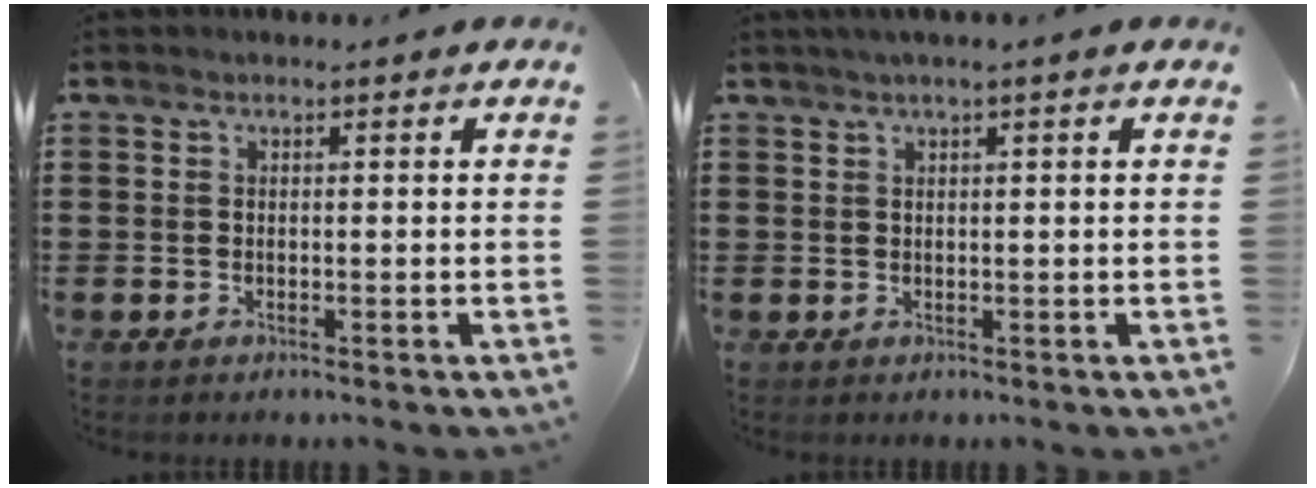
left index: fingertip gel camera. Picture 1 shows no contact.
{"total": 1.2, "force": [0.5, -0.2, 1.0], "torque": [-0.018, -0.001, 0.009]}